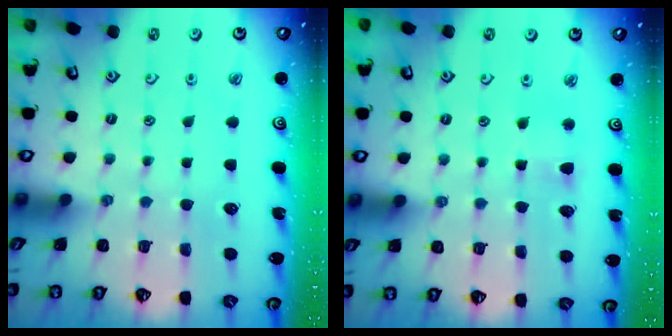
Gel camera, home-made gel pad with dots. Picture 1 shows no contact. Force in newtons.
{"total": 2.6, "press": 2.6, "slide": 0.5}